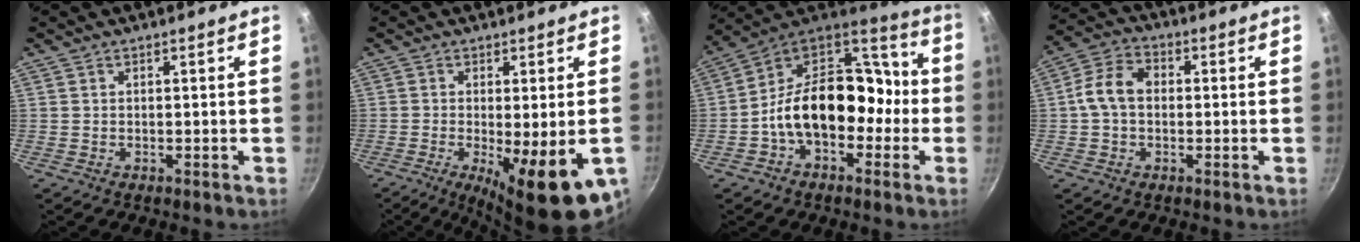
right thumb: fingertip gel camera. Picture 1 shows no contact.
{"total": 16.3, "force": [-6.2, 5.1, 14.2], "torque": [-0.170, -0.018, -0.076]}
{"total": 20.4, "force": [-2.9, 13.0, 15.5], "torque": [-0.213, 0.063, -0.052]}
{"total": 7.9, "force": [0.0, 5.7, 5.4], "torque": [-0.099, 0.027, -0.009]}